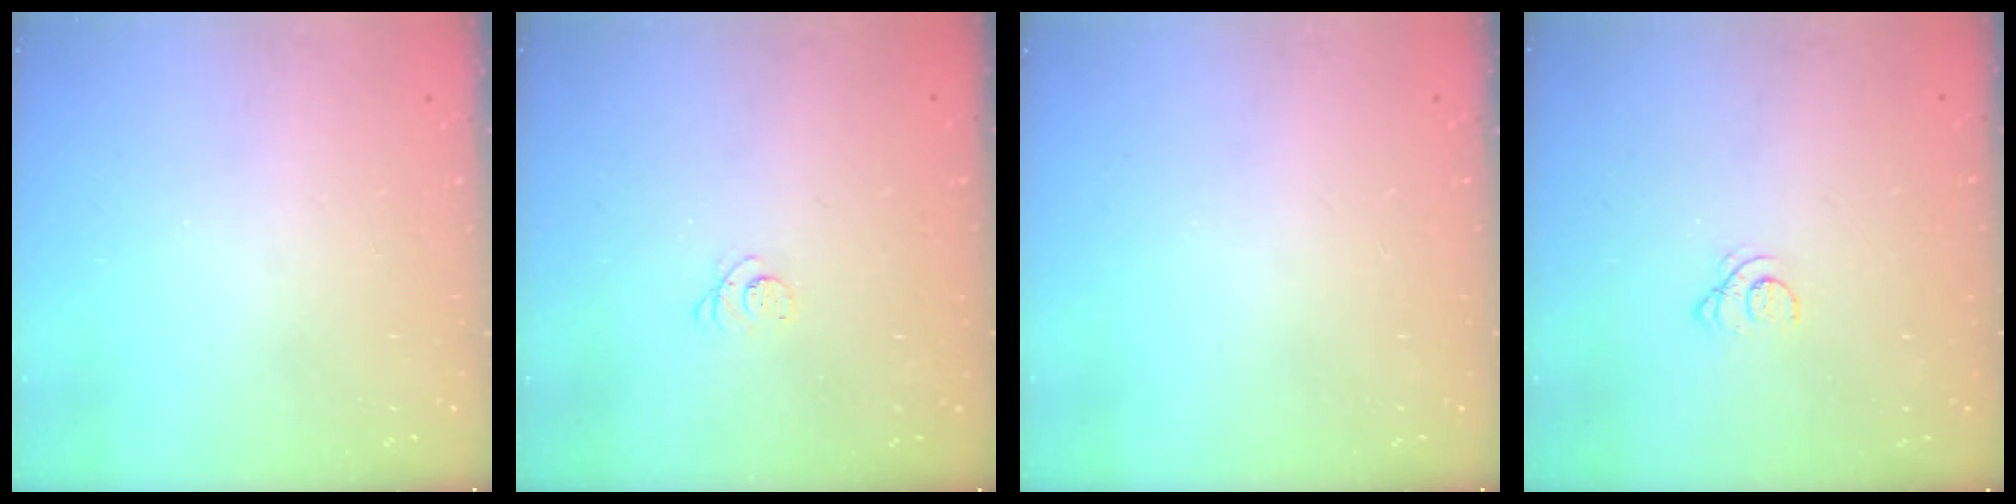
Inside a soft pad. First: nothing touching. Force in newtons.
{"total": 2.3, "press": 2.3, "slide": 0.3}
{"total": 0.0}
{"total": 1.7, "press": 1.6, "slide": 0.1}